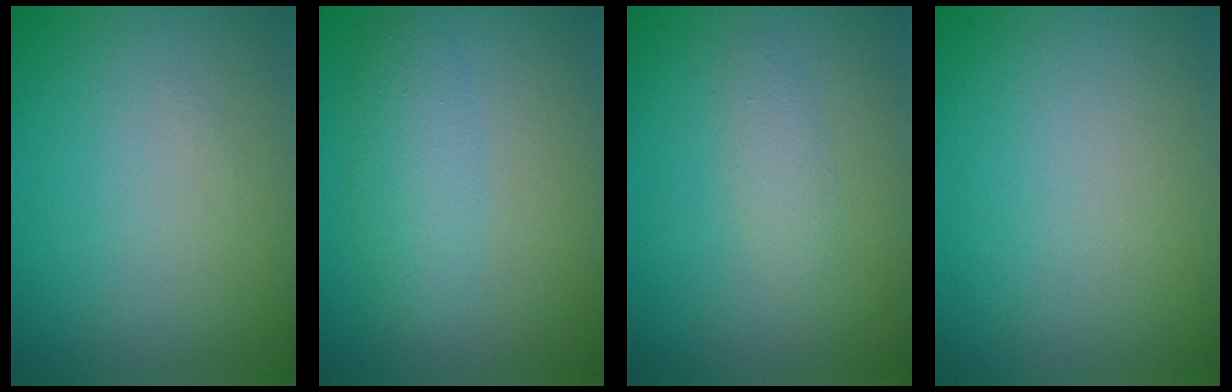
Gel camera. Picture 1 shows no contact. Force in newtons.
{"total": 2.7, "press": 2.7, "slide": 0.0}
{"total": 1.3, "press": 1.3, "slide": 0.0}
{"total": 0.0}